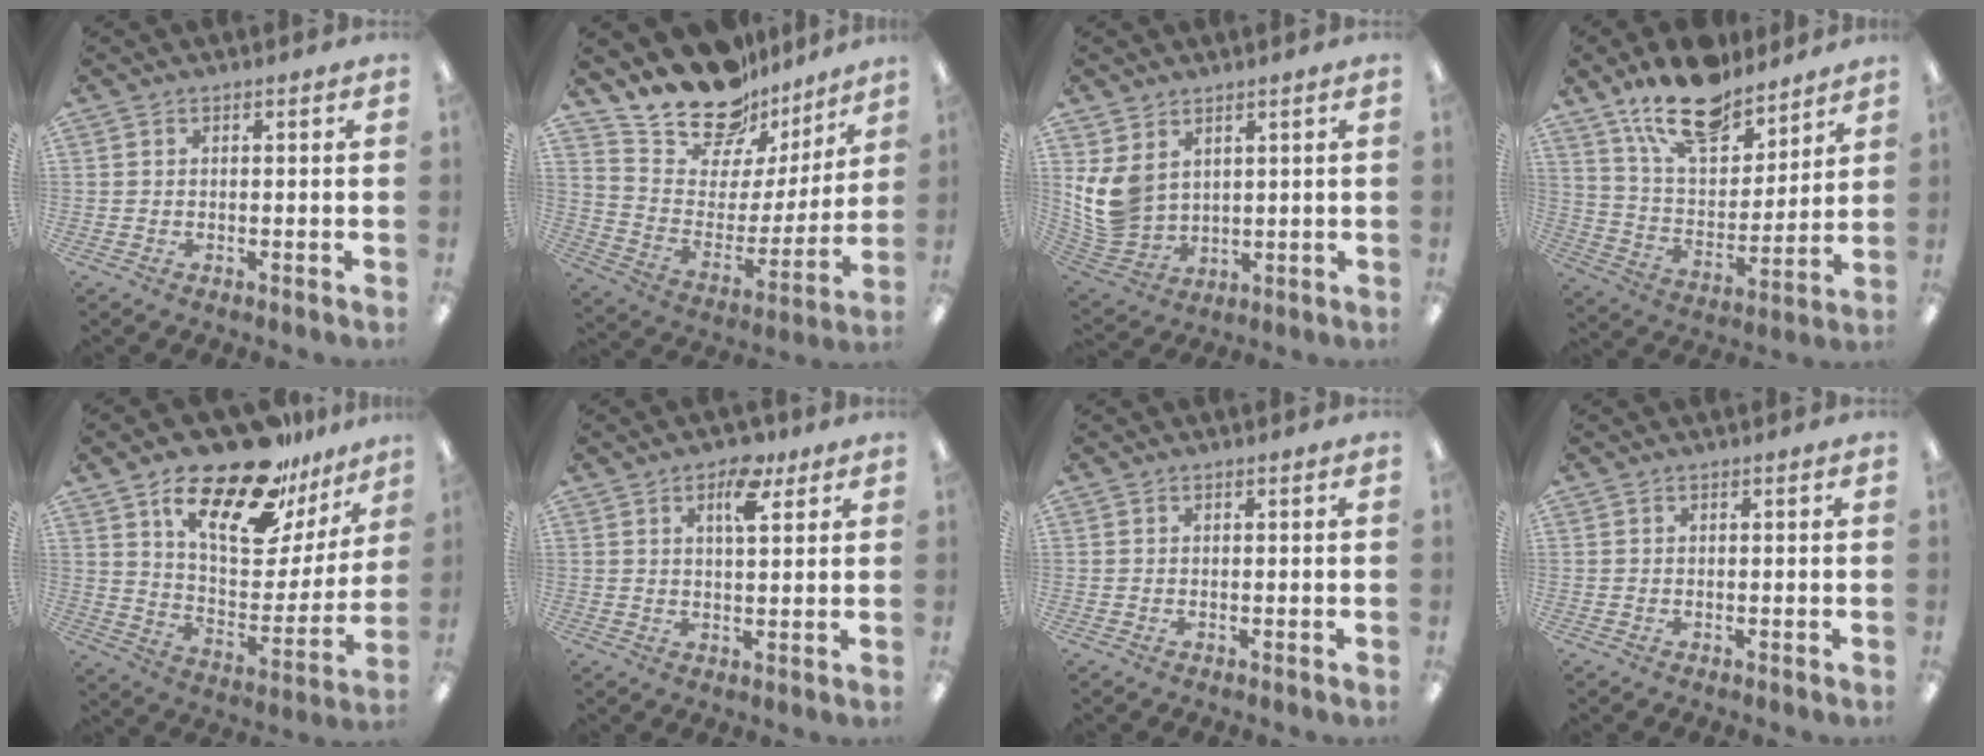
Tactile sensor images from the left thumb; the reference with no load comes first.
{"total": 19.4, "force": [17.1, 8.0, 4.3], "torque": [-0.086, -0.143, 0.304]}
{"total": 10.0, "force": [3.9, 7.5, 5.3], "torque": [-0.145, -0.015, 0.081]}
{"total": 17.6, "force": [13.9, 7.5, 7.9], "torque": [-0.137, -0.083, 0.247]}
{"total": 24.2, "force": [17.6, 9.1, 14.0], "torque": [-0.223, -0.113, 0.298]}
{"total": 7.2, "force": [4.1, 3.2, 4.9], "torque": [-0.060, -0.016, 0.064]}
{"total": 0.0}
{"total": 0.0}